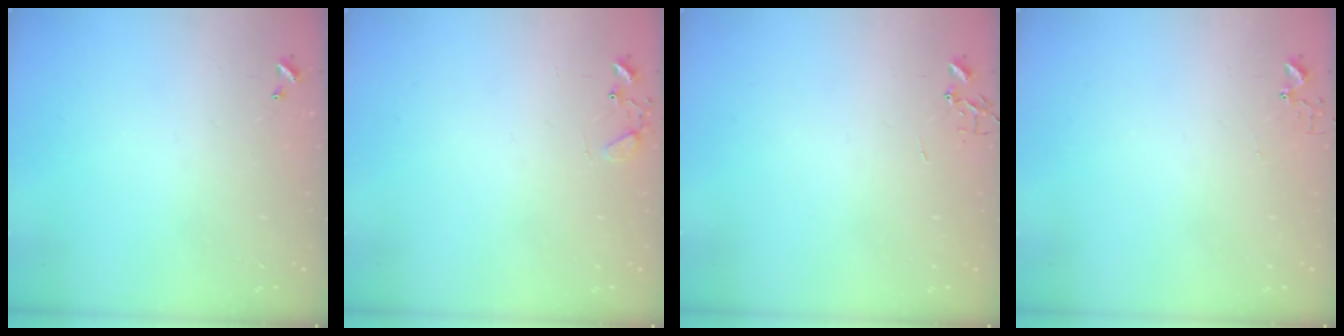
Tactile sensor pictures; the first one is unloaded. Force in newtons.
{"total": 6.9, "press": 6.9, "slide": 0.4}
{"total": 0.0}
{"total": 2.9, "press": 2.9, "slide": 0.4}